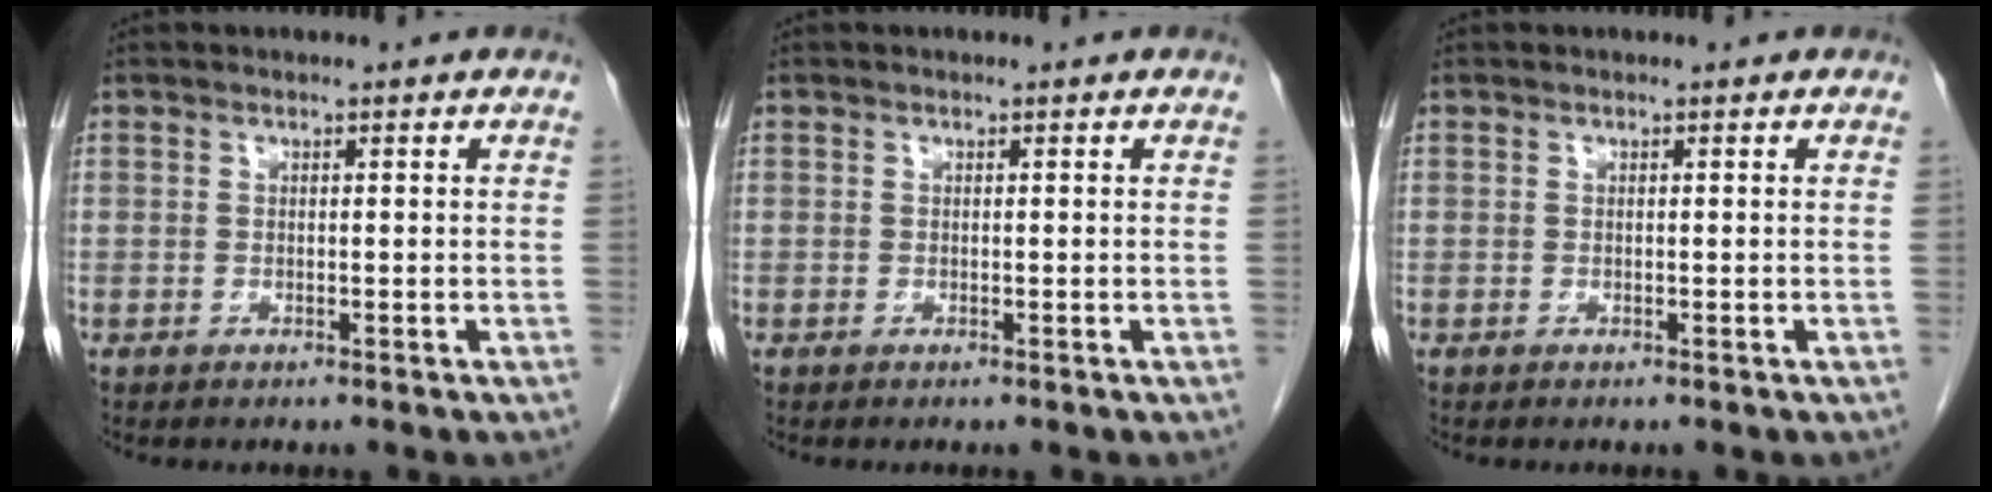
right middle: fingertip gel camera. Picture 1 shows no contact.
{"total": 0.0}
{"total": 0.0}